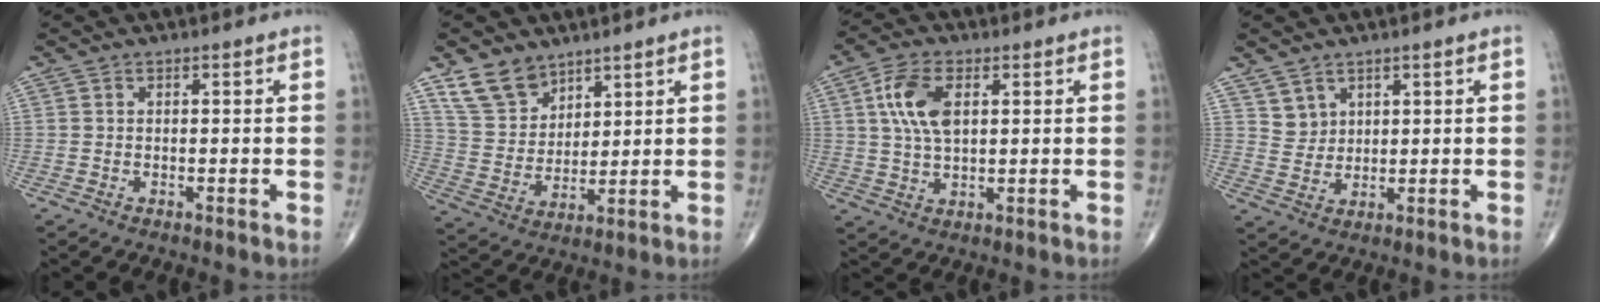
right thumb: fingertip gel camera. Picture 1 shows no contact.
{"total": 9.4, "force": [6.7, 5.8, 3.2], "torque": [-0.041, -0.033, 0.140]}
{"total": 9.0, "force": [2.4, 4.7, 7.3], "torque": [-0.146, 0.001, 0.045]}
{"total": 3.7, "force": [2.5, 2.6, 0.3], "torque": [0.017, -0.023, 0.050]}